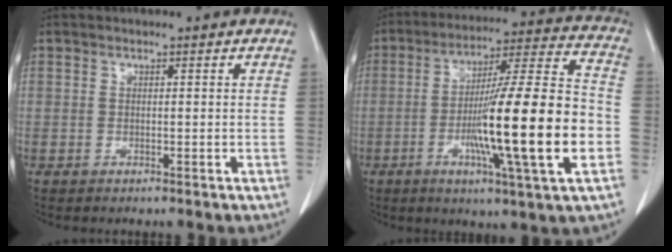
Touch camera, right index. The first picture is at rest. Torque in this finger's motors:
{"motor_torque": [2.14, 0.00, 1.05, 0.21]}